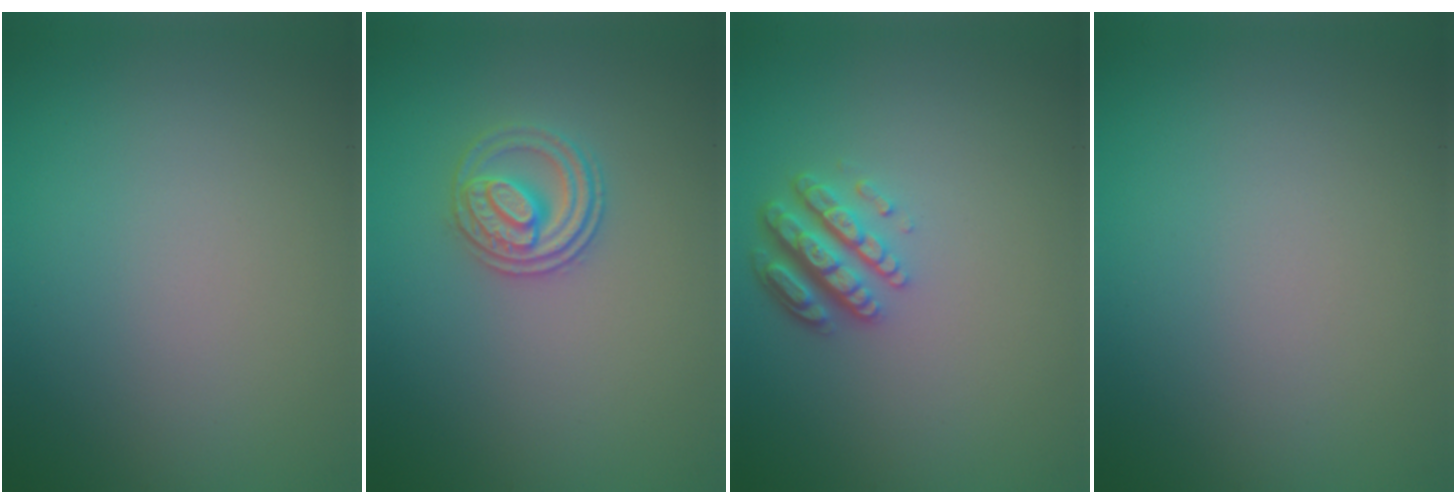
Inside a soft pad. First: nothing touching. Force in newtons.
{"total": 2.6, "press": 2.5, "slide": 0.7}
{"total": 4.0, "press": 3.1, "slide": 2.5}
{"total": 0.0}